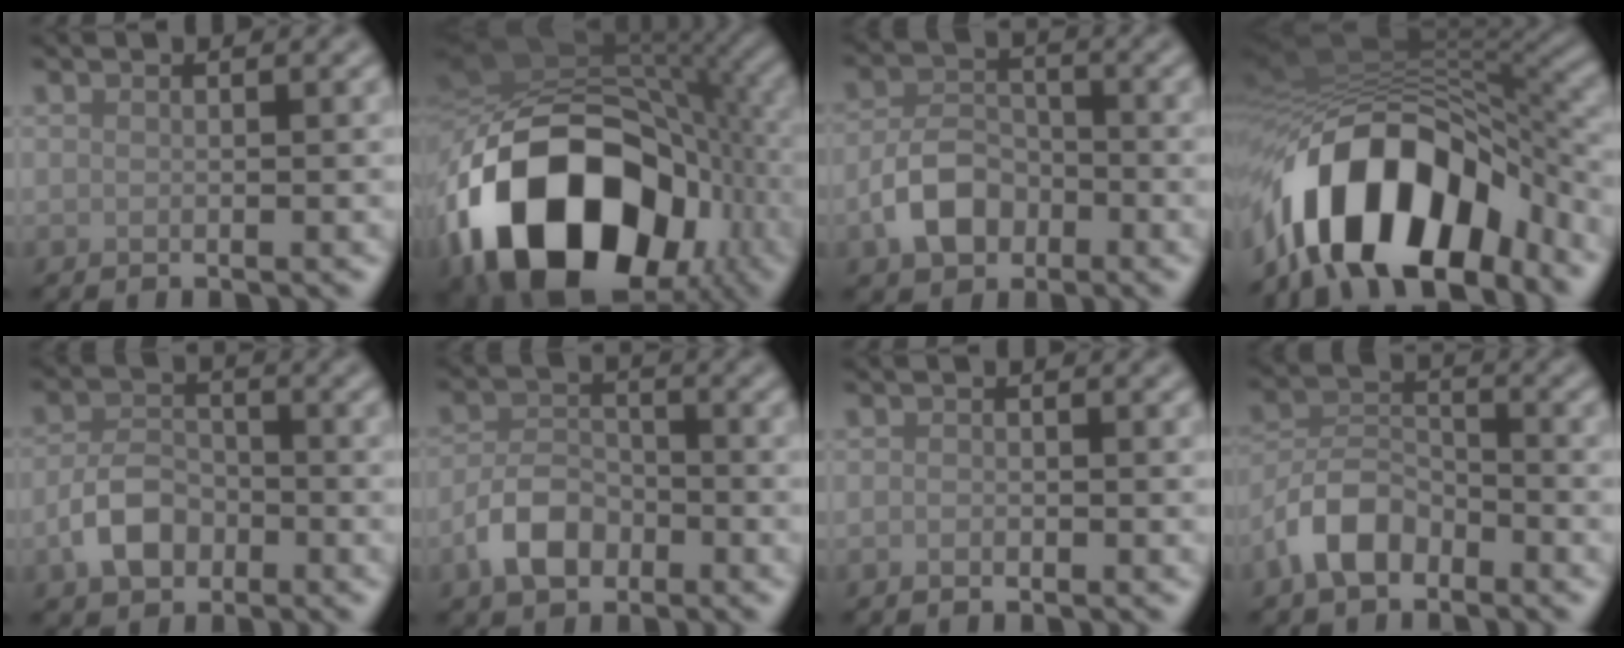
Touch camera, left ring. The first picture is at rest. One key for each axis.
{"total": 19.0, "fx": -7.5, "fy": 12.8, "fz": 11.9, "tx": -0.226, "ty": -0.026, "tz": -0.124}
{"total": 4.7, "fx": -2.2, "fy": 3.2, "fz": 2.6, "tx": -0.049, "ty": 0.004, "tz": -0.046}
{"total": 13.8, "fx": -7.2, "fy": 7.0, "fz": 9.4, "tx": -0.152, "ty": 0.003, "tz": -0.119}
{"total": 4.0, "fx": -1.9, "fy": 2.7, "fz": 2.3, "tx": -0.041, "ty": 0.006, "tz": -0.041}
{"total": 4.3, "fx": -2.2, "fy": 2.7, "fz": 2.5, "tx": -0.043, "ty": 0.004, "tz": -0.049}
{"total": 0.6, "fx": -0.3, "fy": 0.4, "fz": 0.4, "tx": -0.006, "ty": -0.002, "tz": -0.006}
{"total": 4.9, "fx": -3.0, "fy": 2.8, "fz": 2.7, "tx": -0.049, "ty": 0.007, "tz": -0.068}